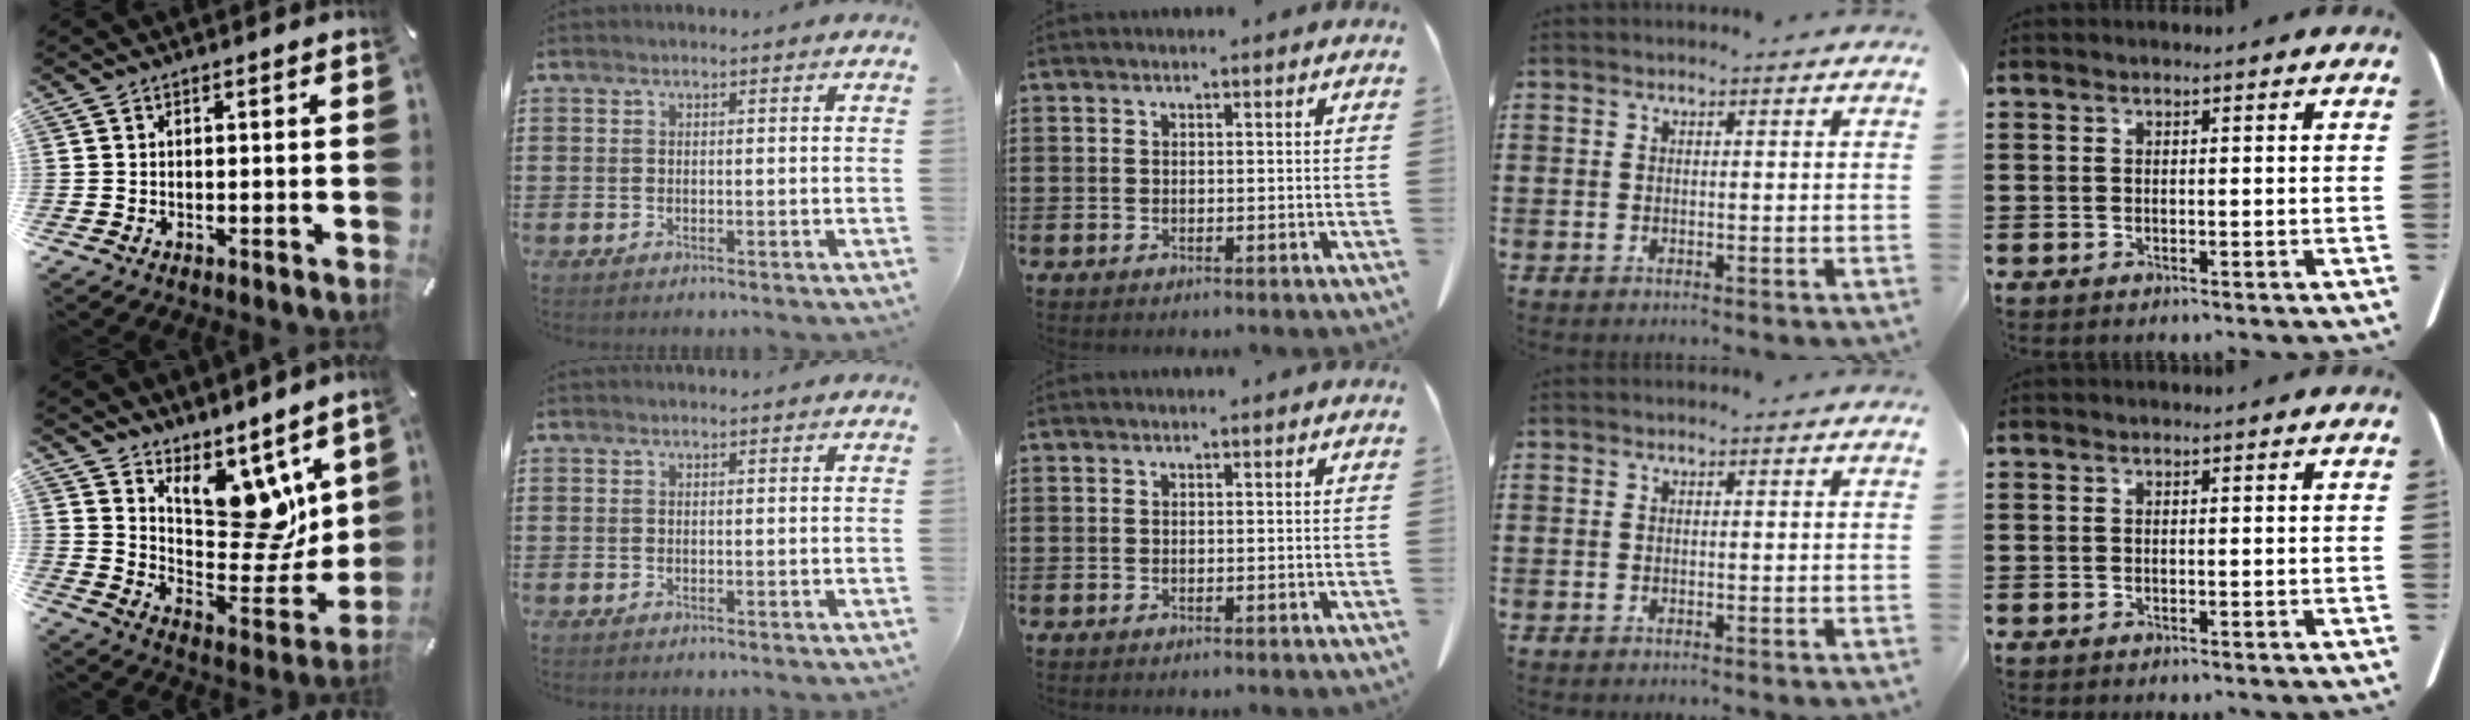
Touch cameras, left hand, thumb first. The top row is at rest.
{"thumb": {"total": 14.8, "force": [9.1, 9.0, 7.5], "torque": [-0.090, -0.089, 0.170]}}